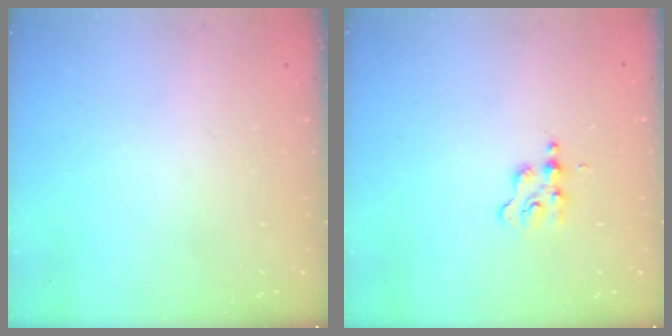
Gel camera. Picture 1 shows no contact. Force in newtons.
{"total": 1.9, "press": 1.9, "slide": 0.2}